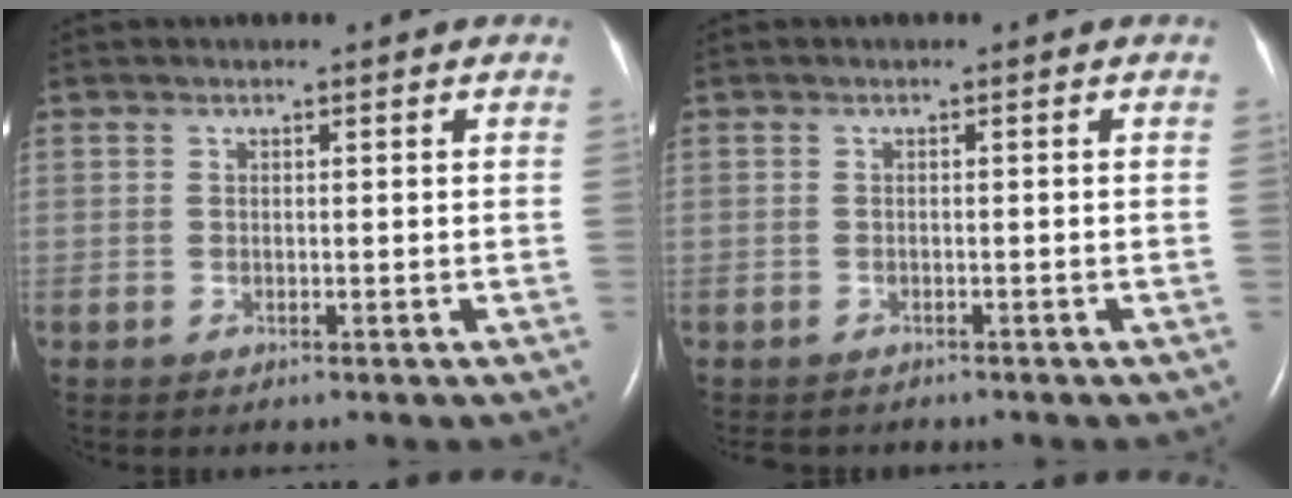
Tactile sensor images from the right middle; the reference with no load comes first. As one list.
[{"total": 3.5, "force": [-3.0, 1.5, 0.9], "torque": [-0.013, -0.004, -0.037]}]